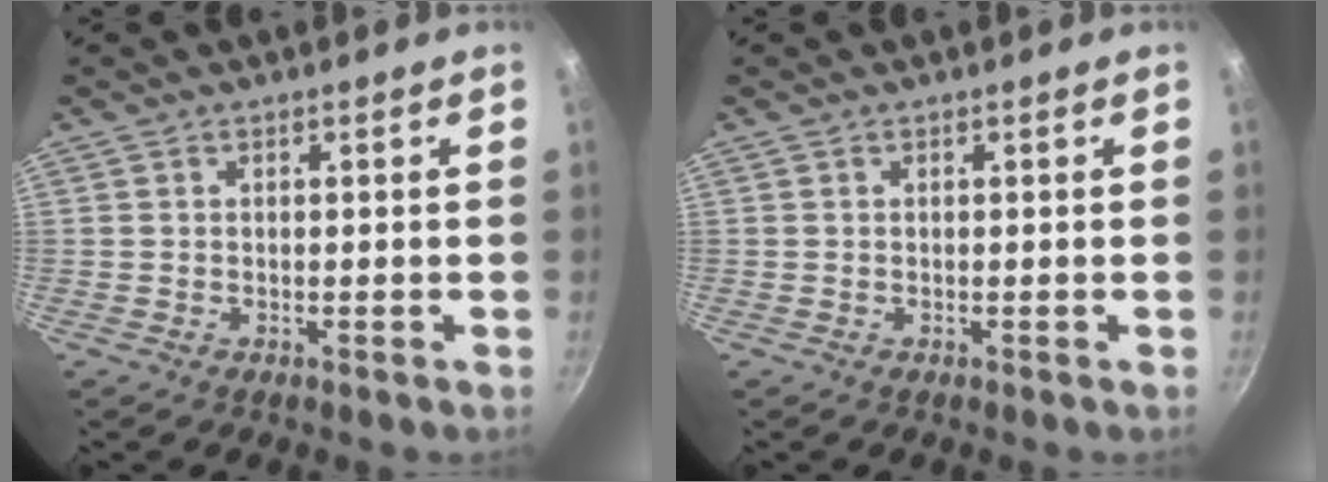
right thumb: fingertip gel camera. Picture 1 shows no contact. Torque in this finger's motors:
{"motor_torque": [-0.18, -0.01, 0.00, 0.00, 0.01]}